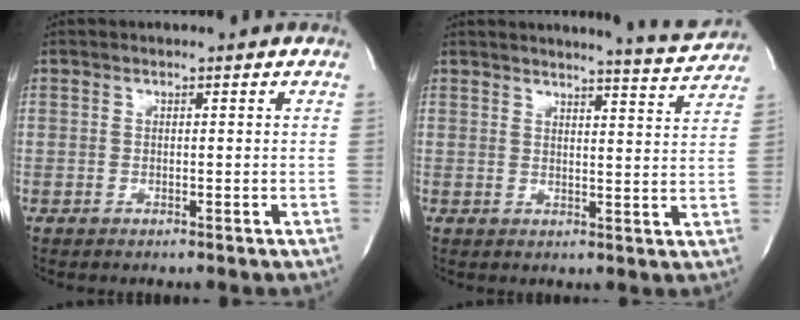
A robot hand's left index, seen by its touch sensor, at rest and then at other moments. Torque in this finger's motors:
{"motor_torque": [0.88, -0.91, 0.26, 0.01]}